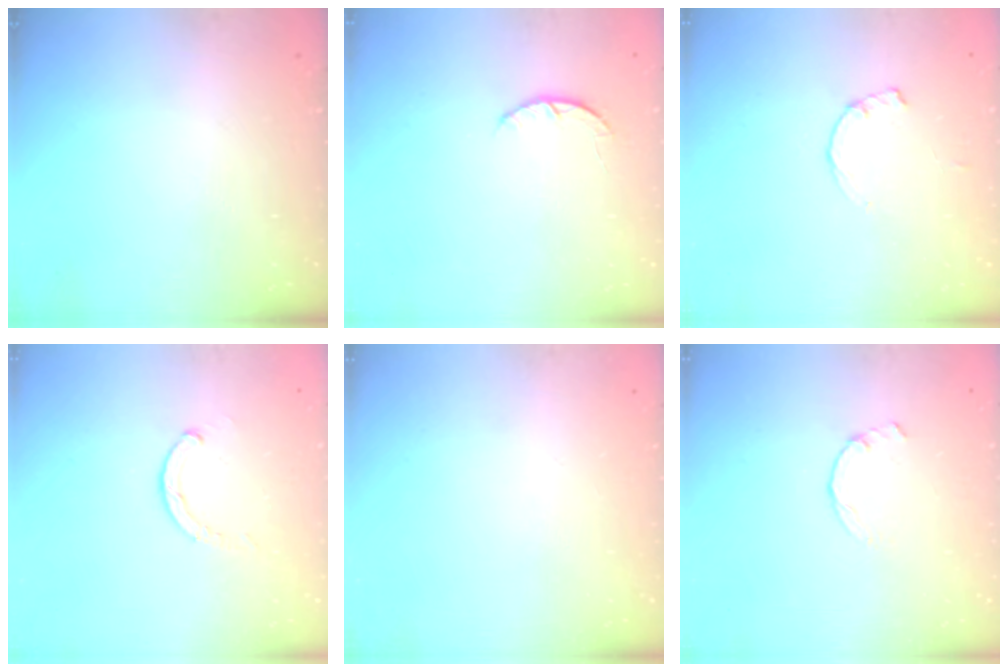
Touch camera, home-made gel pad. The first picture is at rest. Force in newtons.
{"total": 2.6, "press": 2.5, "slide": 0.4}
{"total": 1.2, "press": 1.2, "slide": 0.3}
{"total": 2.3, "press": 2.3, "slide": 0.3}
{"total": 0.0}
{"total": 0.0}